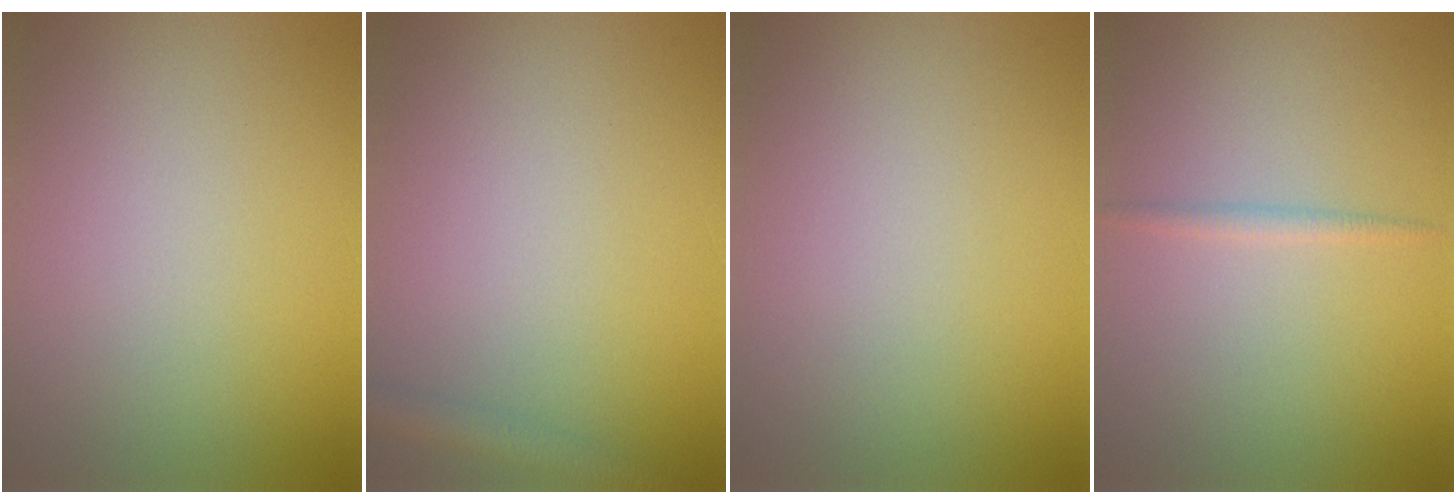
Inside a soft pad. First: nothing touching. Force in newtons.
{"total": 2.1, "press": 2.1, "slide": 0.1}
{"total": 0.0}
{"total": 0.9, "press": 0.9, "slide": 0.0}